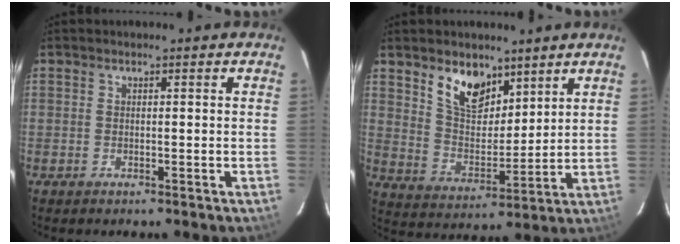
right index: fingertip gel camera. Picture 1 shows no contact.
{"total": 10.4, "force": [6.8, 5.7, 5.4], "torque": [-0.092, 0.003, 0.133]}